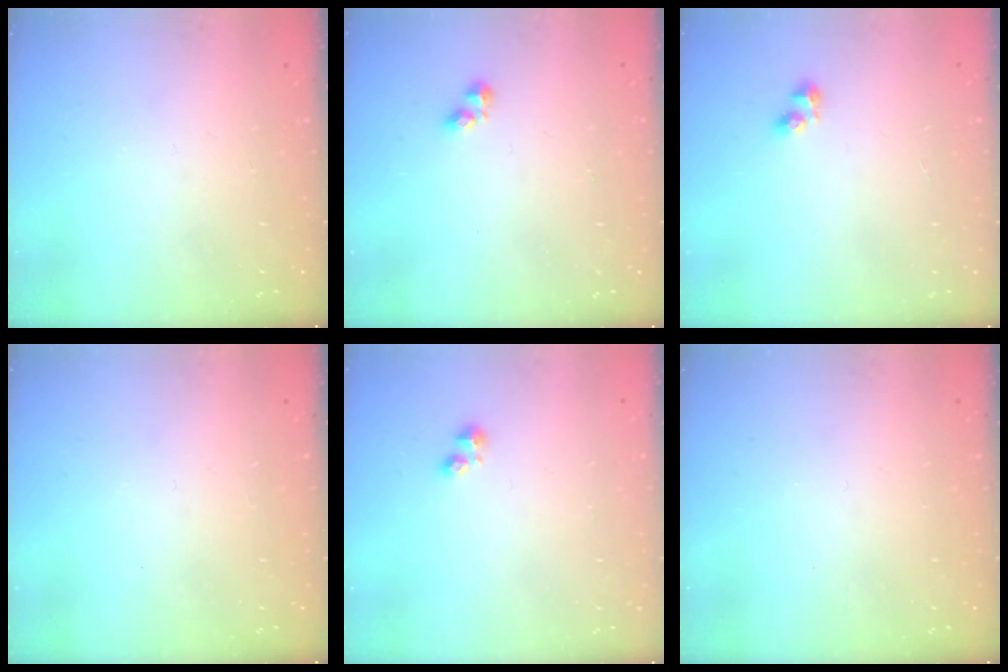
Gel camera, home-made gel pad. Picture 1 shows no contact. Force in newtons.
{"total": 2.5, "press": 2.5, "slide": 0.4}
{"total": 3.3, "press": 3.2, "slide": 1.0}
{"total": 0.0}
{"total": 2.1, "press": 2.1, "slide": 0.3}
{"total": 0.0}